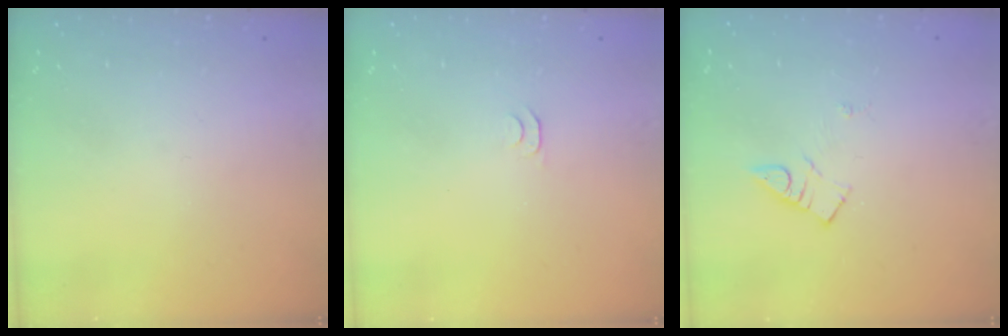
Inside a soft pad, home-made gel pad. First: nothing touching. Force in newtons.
{"total": 3.6, "press": 3.6, "slide": 0.5}
{"total": 3.7, "press": 3.7, "slide": 0.5}